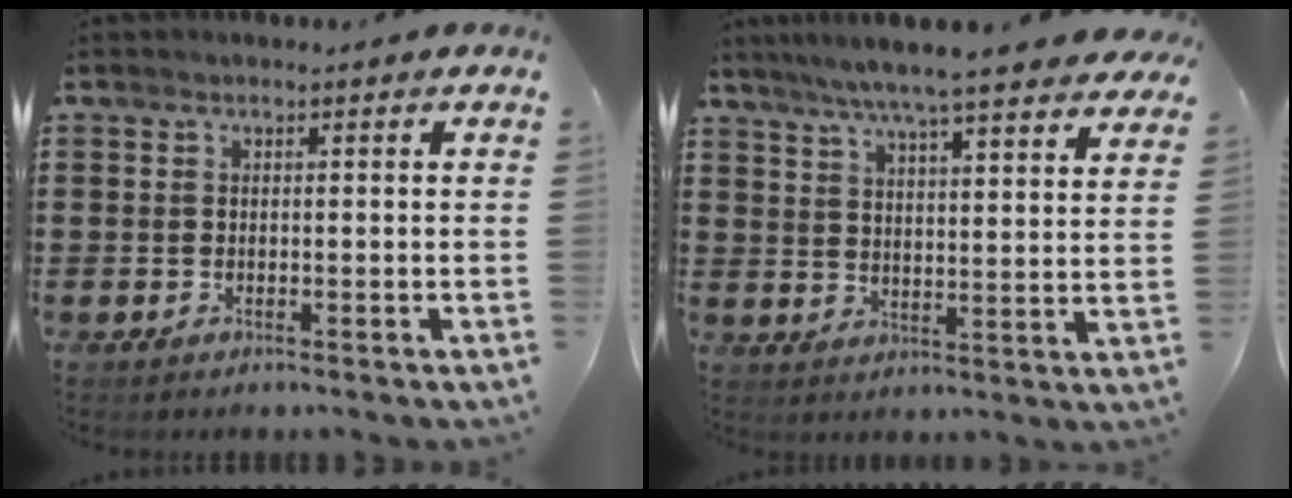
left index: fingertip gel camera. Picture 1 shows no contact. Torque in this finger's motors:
{"motor_torque": [1.90, -0.24, 1.06, 0.21]}